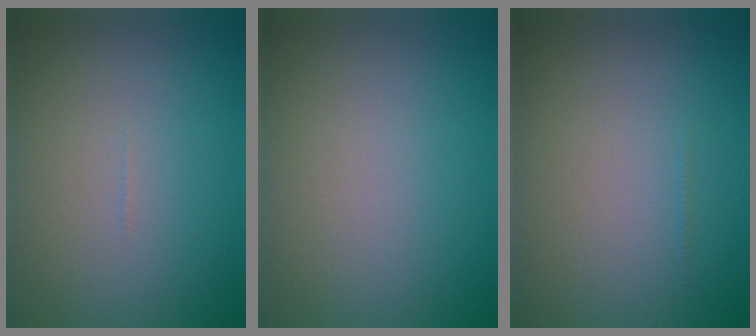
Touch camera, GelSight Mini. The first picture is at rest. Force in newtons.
{"total": 0.0}
{"total": 0.0}